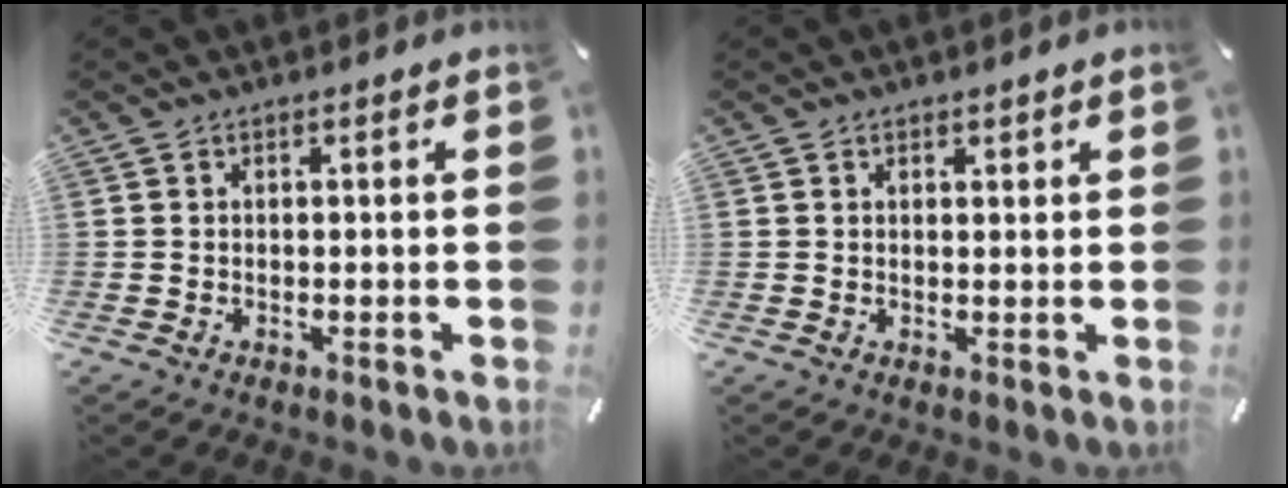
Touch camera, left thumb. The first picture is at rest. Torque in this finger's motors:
{"motor_torque": [-0.13, -0.37, 0.03, 0.20, -0.03]}